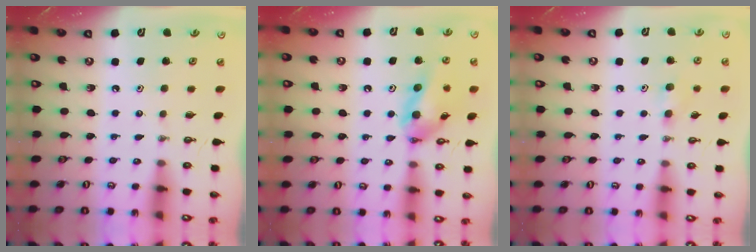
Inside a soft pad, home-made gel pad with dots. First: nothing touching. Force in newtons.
{"total": 13.4, "press": 13.2, "slide": 2.6}
{"total": 5.1, "press": 5.0, "slide": 0.9}